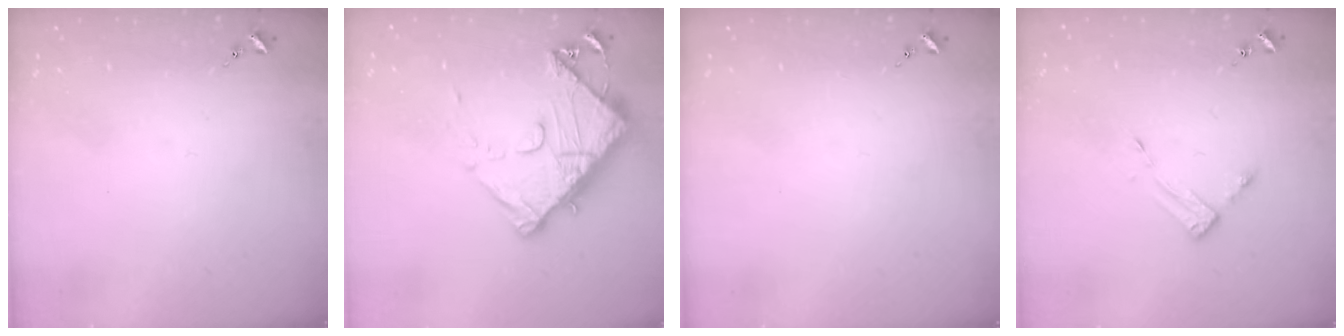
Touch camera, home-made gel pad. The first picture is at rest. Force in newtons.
{"total": 13.6, "press": 13.5, "slide": 1.3}
{"total": 0.0}
{"total": 3.0, "press": 3.0, "slide": 0.3}